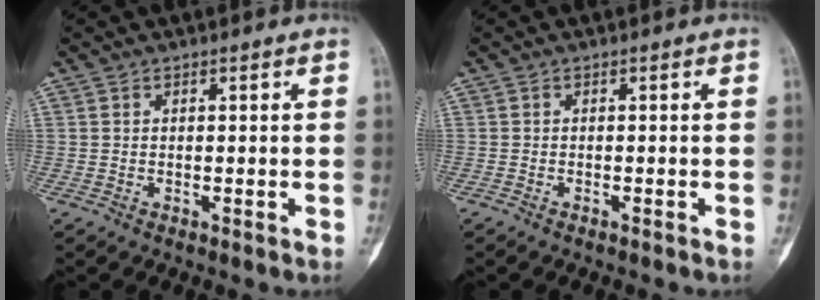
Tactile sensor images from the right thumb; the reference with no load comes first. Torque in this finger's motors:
{"motor_torque": [-0.42, 0.03, -0.24, -0.06, -0.04]}